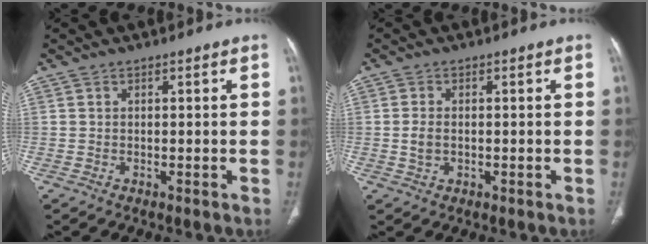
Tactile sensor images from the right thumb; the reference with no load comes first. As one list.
[{"total": 2.6, "force": [-0.2, 1.7, 2.0], "torque": [-0.044, 0.001, -0.005]}]